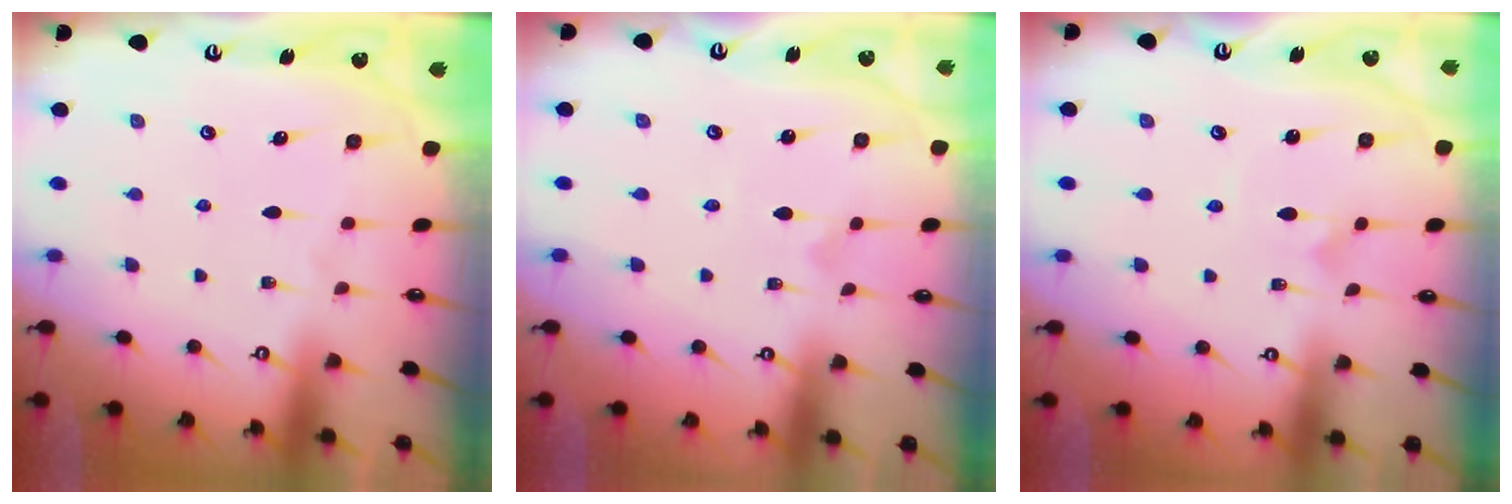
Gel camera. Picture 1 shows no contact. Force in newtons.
{"total": 0.0}
{"total": 2.1, "press": 2.1, "slide": 0.1}